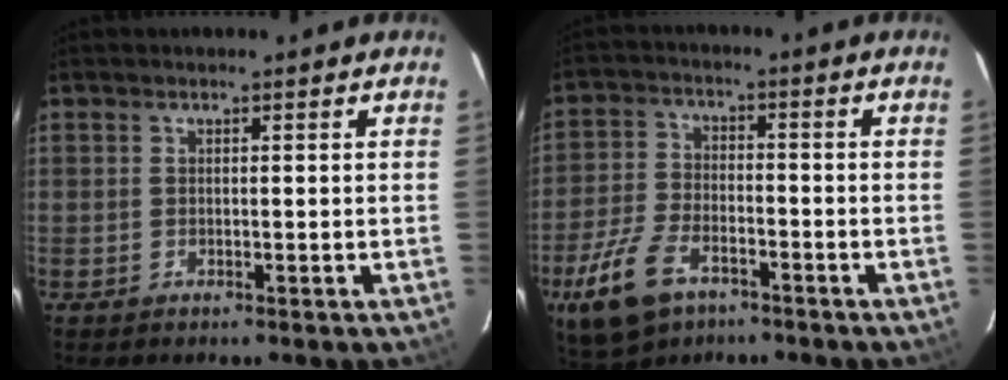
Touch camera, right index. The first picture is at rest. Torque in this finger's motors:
{"motor_torque": [0.78, -0.77, 0.47, 0.06]}